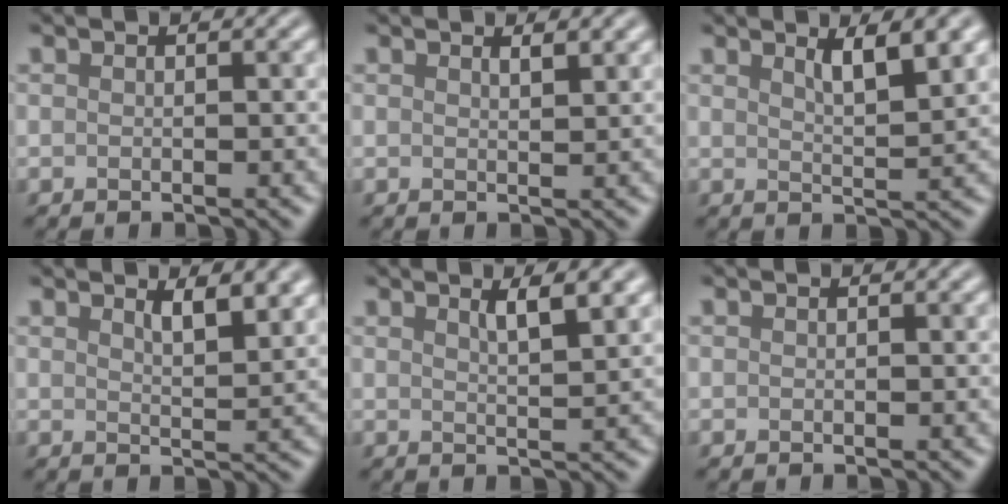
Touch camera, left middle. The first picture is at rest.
{"total": 1.2, "force": [0.9, 0.3, 0.7], "torque": [-0.007, 0.000, 0.014]}
{"total": 3.7, "force": [2.0, 1.0, 2.9], "torque": [-0.039, 0.000, 0.033]}
{"total": 3.0, "force": [2.0, 0.9, 2.1], "torque": [-0.028, -0.005, 0.035]}
{"total": 3.0, "force": [1.7, 0.8, 2.4], "torque": [-0.024, 0.001, 0.026]}
{"total": 0.0}